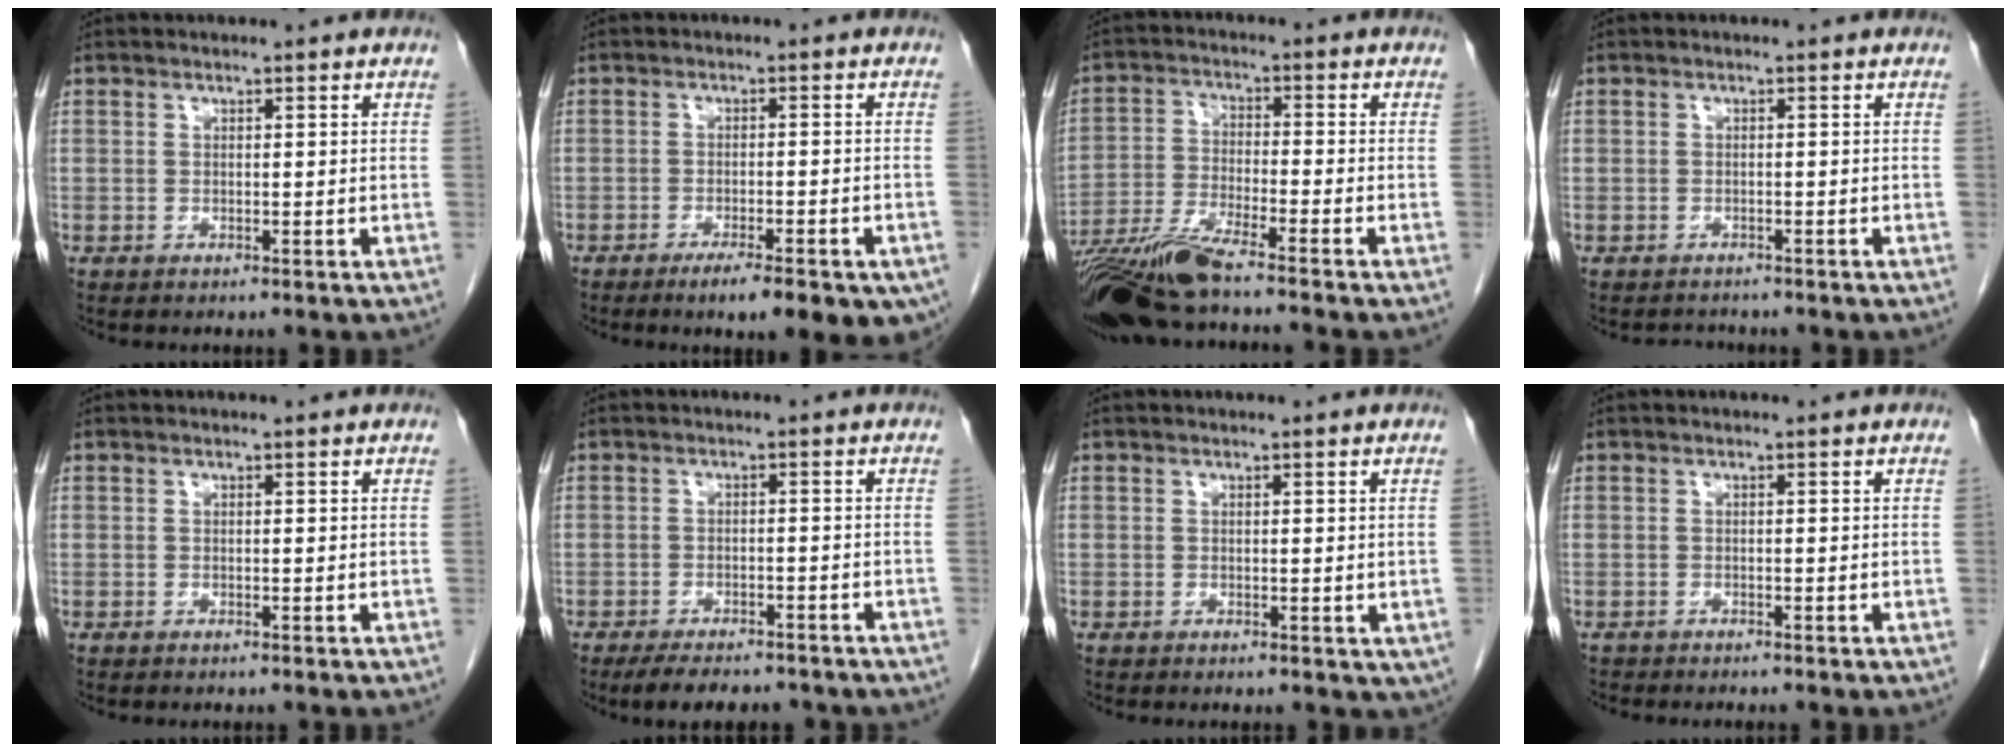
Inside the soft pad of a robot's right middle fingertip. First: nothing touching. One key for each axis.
{"total": 11.0, "fx": -7.4, "fy": 2.4, "fz": 7.8, "tx": -0.061, "ty": -0.004, "tz": -0.098}
{"total": 11.1, "fx": -9.1, "fy": -0.9, "fz": 6.3, "tx": -0.117, "ty": -0.027, "tz": -0.167}
{"total": 1.6, "fx": -1.4, "fy": 0.6, "fz": -0.4, "tx": -0.003, "ty": -0.005, "tz": -0.024}
{"total": 0.0}
{"total": 8.7, "fx": -7.2, "fy": 2.8, "fz": 3.9, "tx": -0.052, "ty": -0.003, "tz": -0.096}
{"total": 1.9, "fx": -0.1, "fy": 1.2, "fz": 1.5, "tx": -0.017, "ty": -0.003, "tz": 0.004}
{"total": 1.0, "fx": -1.0, "fy": 0.1, "fz": 0.1, "tx": -0.004, "ty": -0.003, "tz": -0.017}